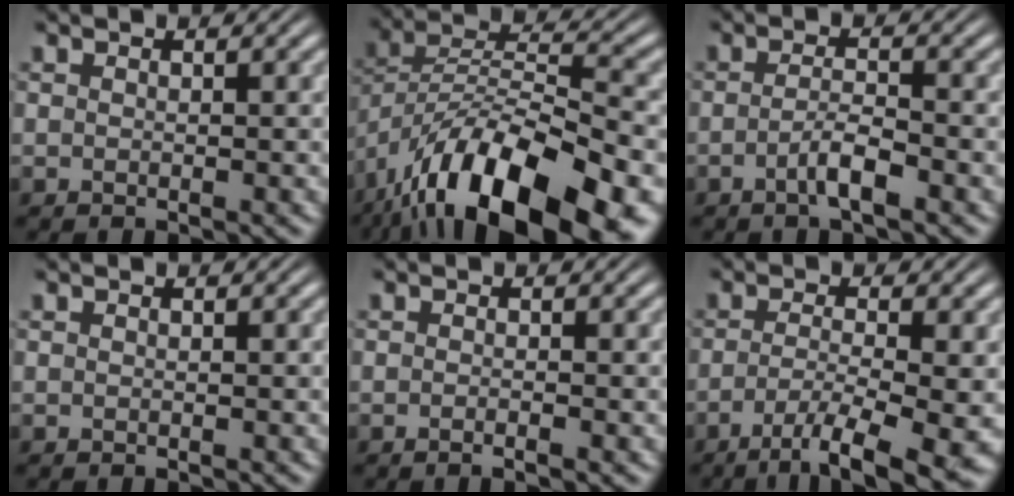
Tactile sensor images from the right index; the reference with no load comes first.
{"total": 11.6, "force": [-4.6, 6.1, 8.8], "torque": [-0.170, -0.021, -0.058]}
{"total": 2.4, "force": [-1.6, 0.1, 1.8], "torque": [-0.033, -0.009, -0.027]}
{"total": 0.0}
{"total": 0.9, "force": [-0.7, -0.1, 0.6], "torque": [-0.013, 0.003, -0.017]}
{"total": 8.4, "force": [-6.2, 1.3, 5.5], "torque": [-0.090, -0.040, -0.078]}